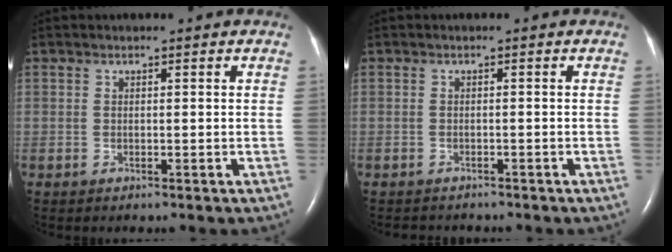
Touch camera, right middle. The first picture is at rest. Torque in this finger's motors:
{"motor_torque": [0.06, -0.09, -0.06, 0.01]}